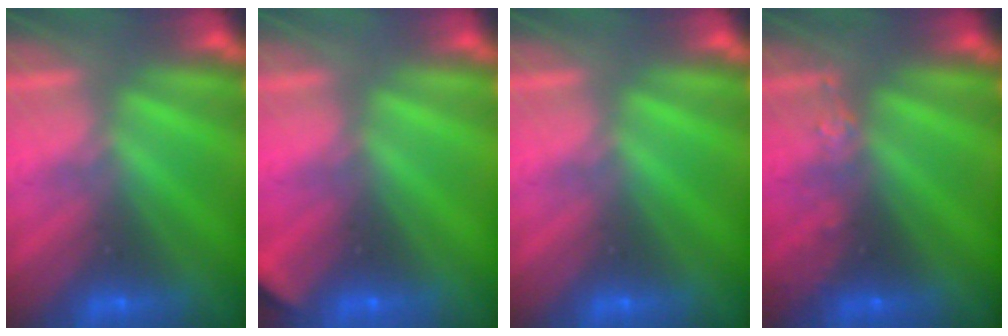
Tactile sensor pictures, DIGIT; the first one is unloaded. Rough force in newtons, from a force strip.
{"total": 2.1}
{"total": 0.0}
{"total": 2.4}